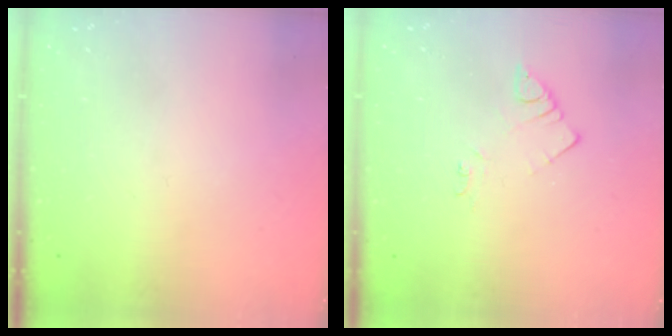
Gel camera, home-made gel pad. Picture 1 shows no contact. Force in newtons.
{"total": 2.6, "press": 2.6, "slide": 0.3}